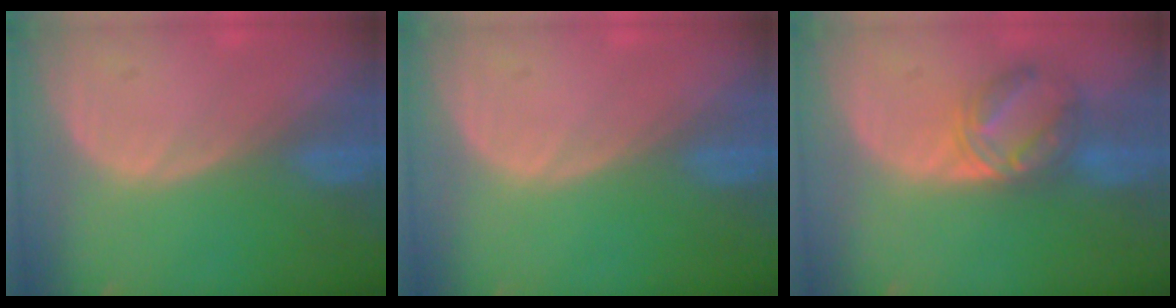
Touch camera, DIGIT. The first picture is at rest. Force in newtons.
{"total": 0.0}
{"total": 6.0, "press": 5.9, "slide": 1.2}